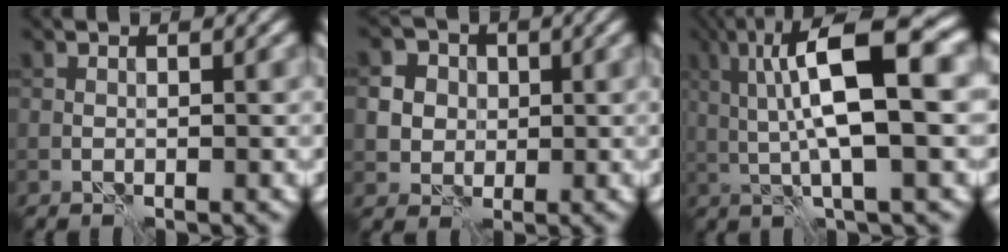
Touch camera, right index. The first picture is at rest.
{"total": 6.9, "force": [1.7, 6.2, 2.5], "torque": [-0.056, 0.027, 0.022]}
{"total": 10.7, "force": [2.1, 2.7, 10.2], "torque": [-0.173, 0.017, 0.033]}